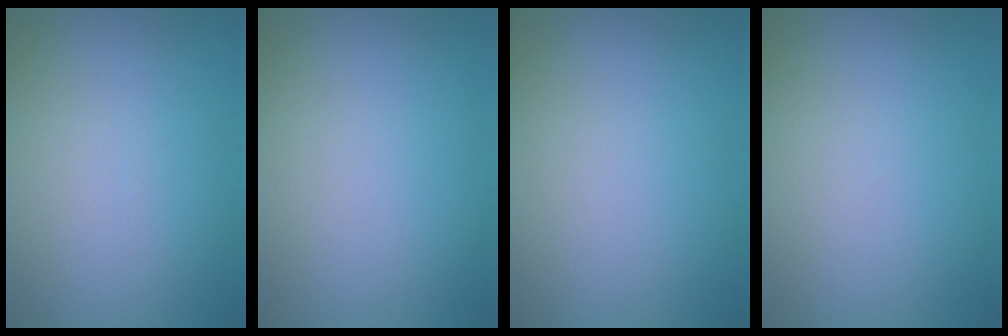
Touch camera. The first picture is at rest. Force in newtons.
{"total": 0.0}
{"total": 0.0}
{"total": 0.0}